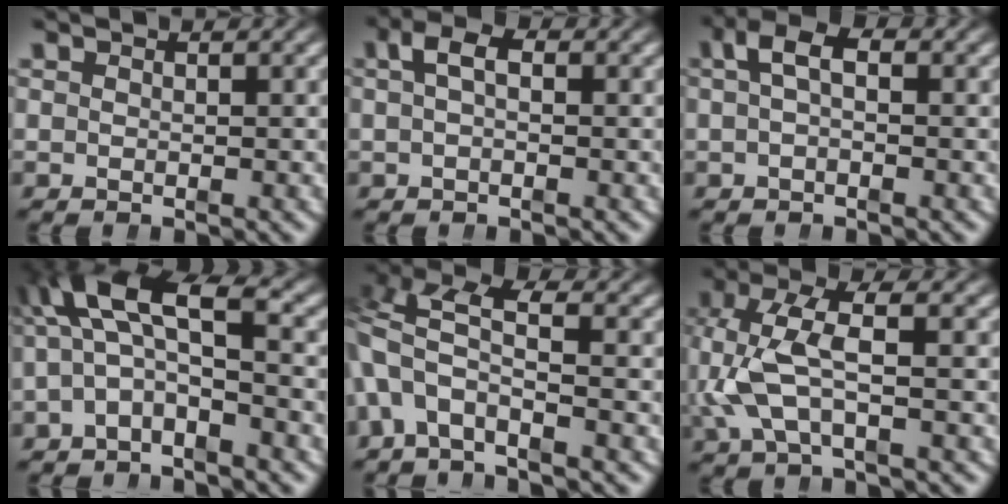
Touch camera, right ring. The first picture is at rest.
{"total": 2.6, "force": [0.8, 1.1, 2.2], "torque": [-0.034, 0.012, 0.008]}
{"total": 3.2, "force": [1.0, 1.5, 2.7], "torque": [-0.041, 0.016, 0.008]}
{"total": 8.6, "force": [1.5, 5.7, 6.3], "torque": [-0.127, -0.008, 0.018]}
{"total": 5.8, "force": [0.2, 4.0, 4.2], "torque": [-0.109, -0.021, 0.006]}
{"total": 5.7, "force": [0.0, 3.2, 4.8], "torque": [-0.116, -0.007, 0.004]}